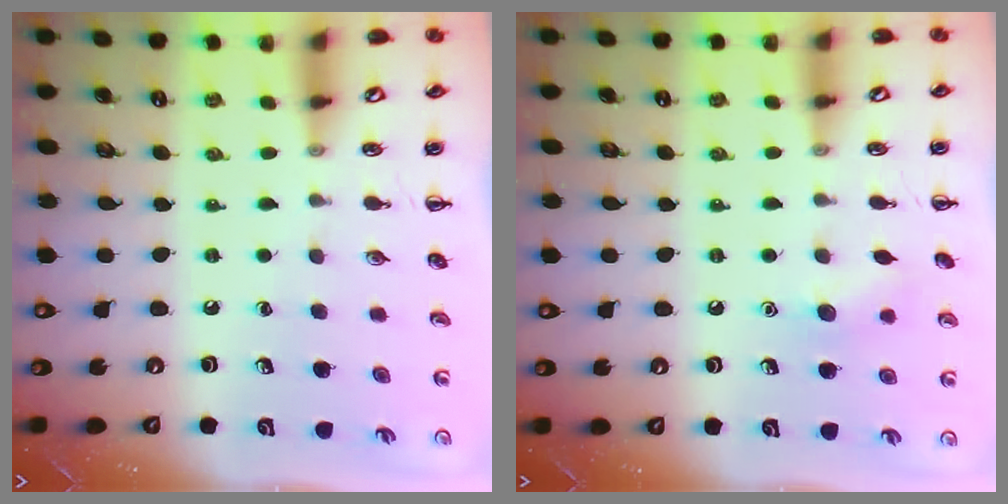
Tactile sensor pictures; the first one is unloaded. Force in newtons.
{"total": 6.2, "press": 6.0, "slide": 1.5}